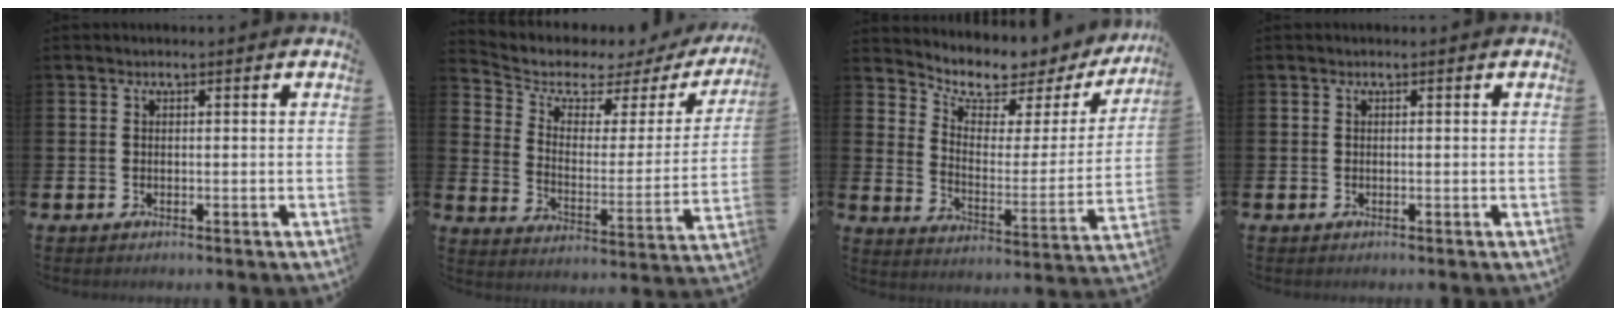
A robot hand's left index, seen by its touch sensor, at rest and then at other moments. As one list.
[{"total": 5.3, "force": [4.4, 2.4, 1.9], "torque": [-0.072, -0.033, 0.066]}, {"total": 6.3, "force": [5.7, 2.4, 1.6], "torque": [-0.065, -0.045, 0.092]}, {"total": 0.0}]